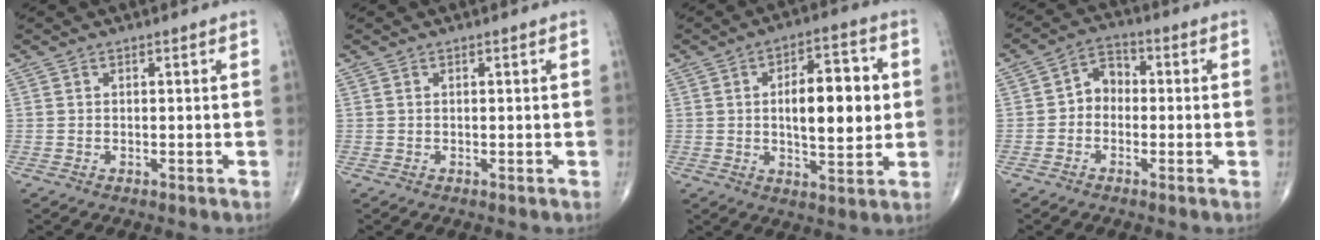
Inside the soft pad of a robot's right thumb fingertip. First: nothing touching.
{"total": 0.0}
{"total": 13.2, "force": [1.1, 5.8, 11.9], "torque": [-0.150, 0.003, 0.015]}
{"total": 5.0, "force": [-0.8, 3.9, 2.9], "torque": [-0.027, 0.022, -0.031]}